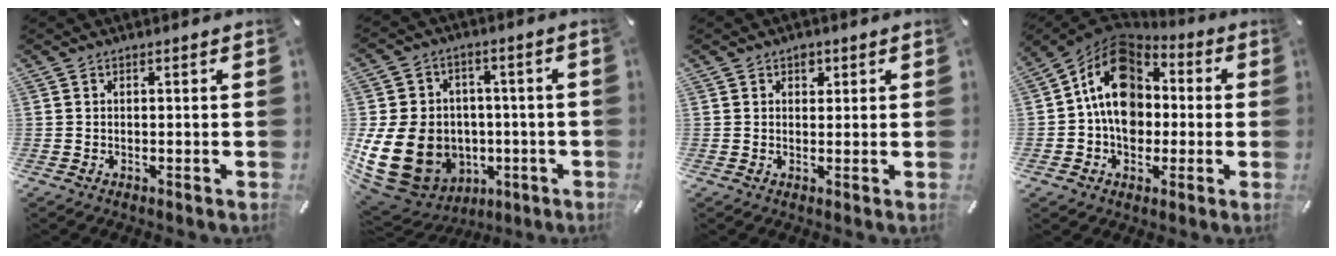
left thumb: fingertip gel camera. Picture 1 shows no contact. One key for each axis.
{"total": 19.0, "fx": -2.8, "fy": 15.9, "fz": 9.9, "tx": -0.198, "ty": 0.005, "tz": -0.022}
{"total": 2.2, "fx": 1.1, "fy": 1.7, "fz": 0.9, "tx": 0.005, "ty": -0.006, "tz": 0.013}
{"total": 14.2, "fx": 0.9, "fy": 11.5, "fz": 8.1, "tx": -0.142, "ty": 0.009, "tz": 0.018}